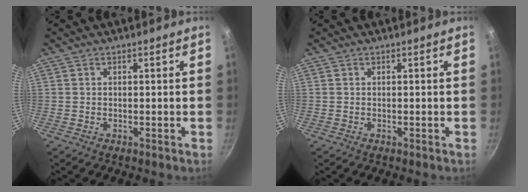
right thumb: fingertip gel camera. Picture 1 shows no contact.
{"total": 0.0}